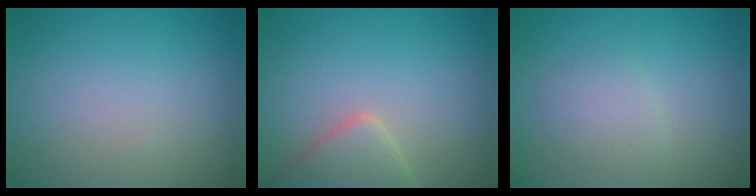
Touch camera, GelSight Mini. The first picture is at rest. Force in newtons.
{"total": 3.7, "press": 3.7, "slide": 0.2}
{"total": 1.9, "press": 1.9, "slide": 0.1}